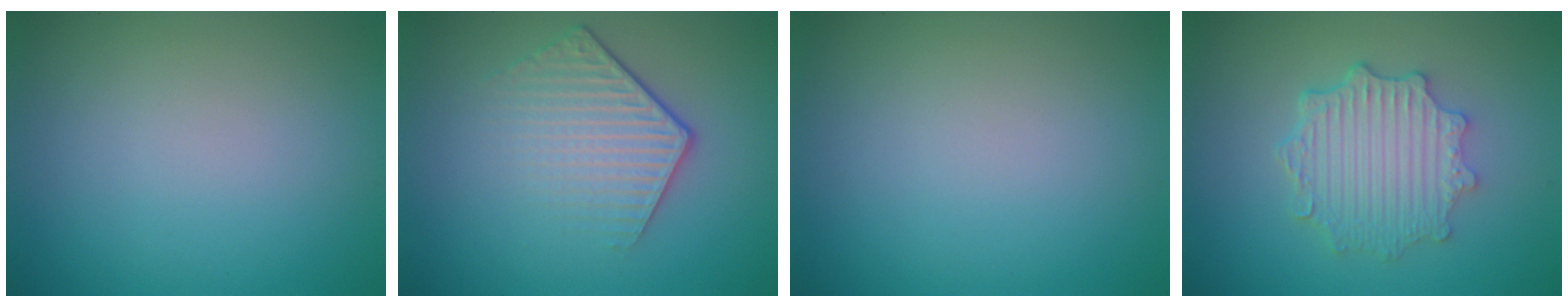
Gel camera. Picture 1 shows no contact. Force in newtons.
{"total": 4.2, "press": 2.9, "slide": 3.0}
{"total": 0.0}
{"total": 4.8, "press": 3.8, "slide": 2.8}